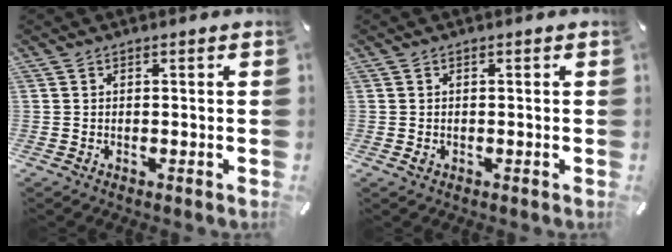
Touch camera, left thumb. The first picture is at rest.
{"total": 0.7, "force": [-0.1, 0.6, 0.5], "torque": [-0.009, 0.000, -0.001]}